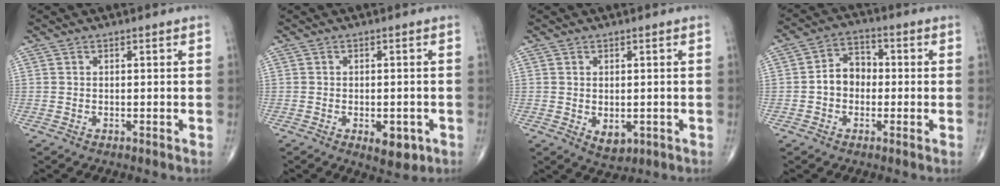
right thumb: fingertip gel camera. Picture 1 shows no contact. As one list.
[{"total": 5.0, "force": [-1.9, 2.5, 3.9], "torque": [-0.042, 0.004, -0.016]}, {"total": 3.6, "force": [-0.6, 2.2, 2.7], "torque": [-0.031, -0.006, 0.003]}, {"total": 6.5, "force": [-0.8, 5.1, 3.9], "torque": [-0.043, 0.027, -0.026]}]